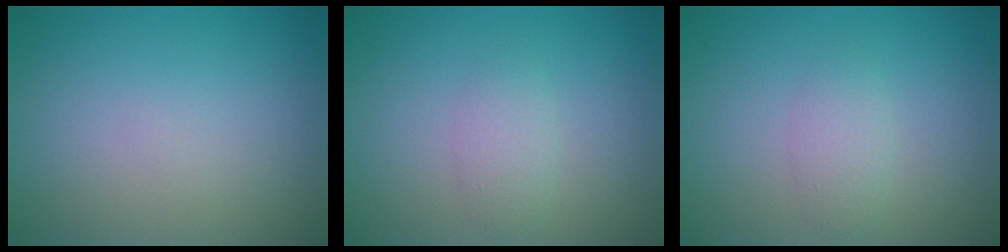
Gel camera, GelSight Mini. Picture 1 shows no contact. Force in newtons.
{"total": 1.5, "press": 1.5, "slide": 0.0}
{"total": 1.5, "press": 1.5, "slide": 0.0}